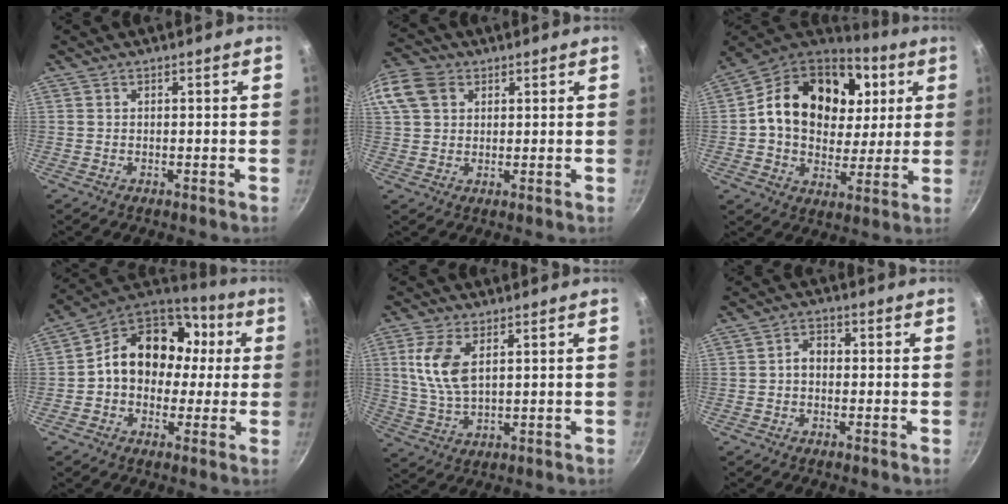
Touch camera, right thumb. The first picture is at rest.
{"total": 13.7, "force": [5.1, 10.4, 7.3], "torque": [-0.169, 0.028, 0.089]}
{"total": 22.6, "force": [5.9, 17.0, 13.7], "torque": [-0.214, 0.004, 0.092]}
{"total": 17.4, "force": [1.5, 14.0, 10.2], "torque": [-0.122, 0.051, 0.011]}
{"total": 8.8, "force": [2.7, 4.4, 7.1], "torque": [-0.144, -0.011, 0.059]}
{"total": 3.1, "force": [-0.4, 2.3, 2.0], "torque": [-0.021, 0.013, -0.013]}